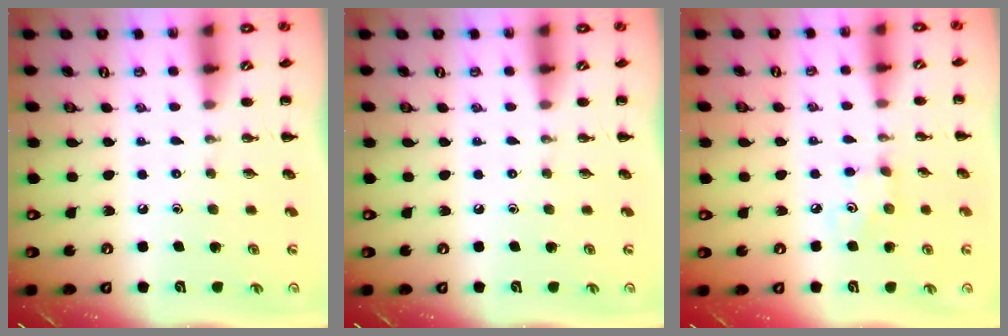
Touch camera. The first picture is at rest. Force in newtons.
{"total": 0.0}
{"total": 3.3, "press": 3.2, "slide": 0.8}